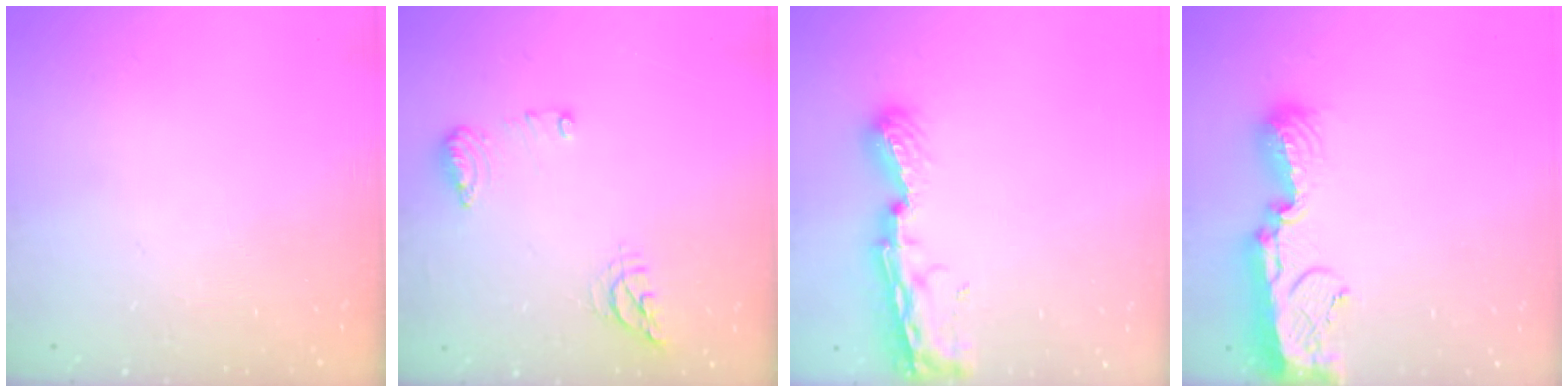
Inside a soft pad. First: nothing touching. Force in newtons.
{"total": 11.7, "press": 10.0, "slide": 6.1}
{"total": 9.3, "press": 9.3, "slide": 1.0}
{"total": 12.6, "press": 12.5, "slide": 1.0}